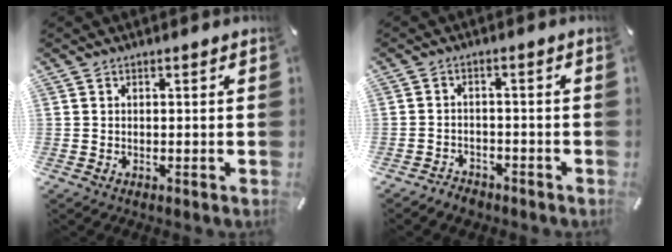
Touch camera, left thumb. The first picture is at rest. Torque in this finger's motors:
{"motor_torque": [-0.28, 0.35, -0.11, 0.21, 0.00]}